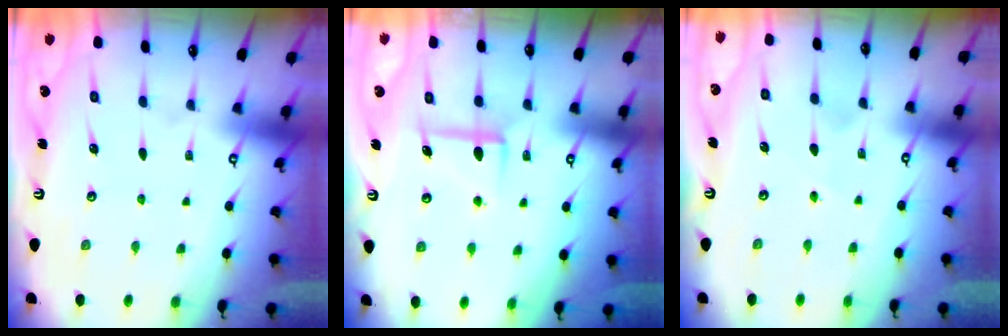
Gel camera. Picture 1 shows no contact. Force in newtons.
{"total": 5.8, "press": 5.8, "slide": 0.0}
{"total": 1.8, "press": 1.8, "slide": 0.4}